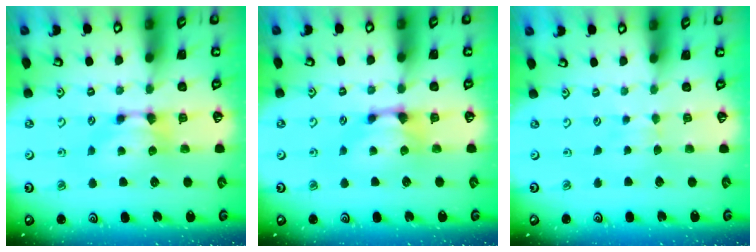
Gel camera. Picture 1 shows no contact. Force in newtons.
{"total": 1.0, "press": 0.4, "slide": 1.0}
{"total": 2.9, "press": 2.9, "slide": 0.4}